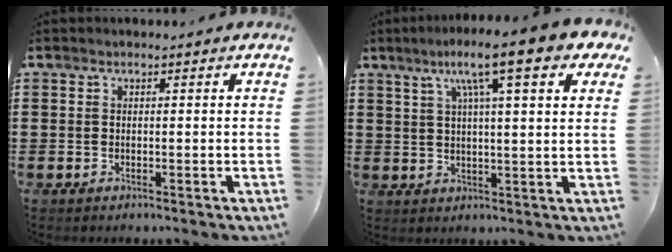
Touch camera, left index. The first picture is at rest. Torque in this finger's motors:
{"motor_torque": [2.14, 0.00, 0.67, 0.21]}